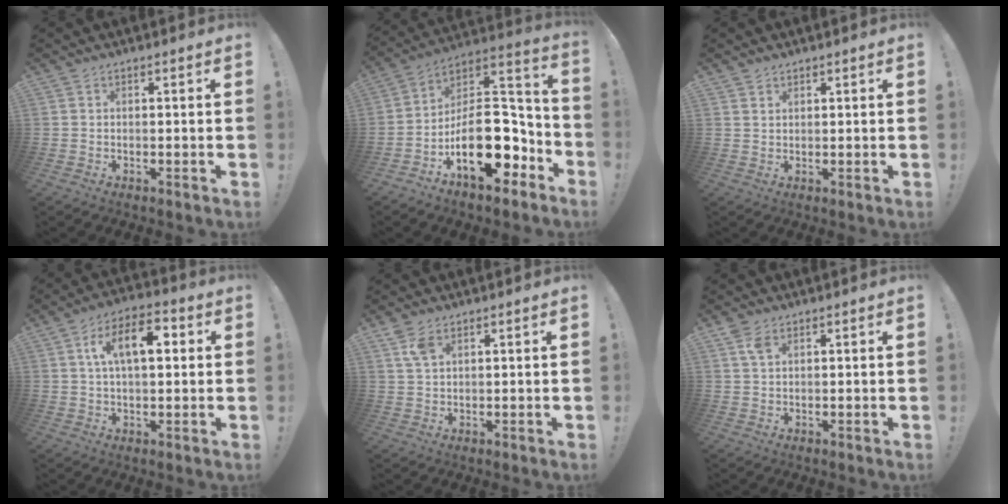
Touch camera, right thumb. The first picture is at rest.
{"total": 23.2, "force": [-7.9, 13.0, 17.5], "torque": [-0.275, 0.042, -0.118]}
{"total": 1.6, "force": [1.2, 1.0, 0.4], "torque": [0.004, -0.007, 0.020]}
{"total": 11.8, "force": [2.8, 5.9, 9.9], "torque": [-0.164, 0.017, 0.047]}
{"total": 5.1, "force": [2.8, 2.5, 3.5], "torque": [-0.063, -0.008, 0.052]}
{"total": 4.1, "force": [2.2, 2.1, 2.7], "torque": [-0.048, -0.003, 0.040]}